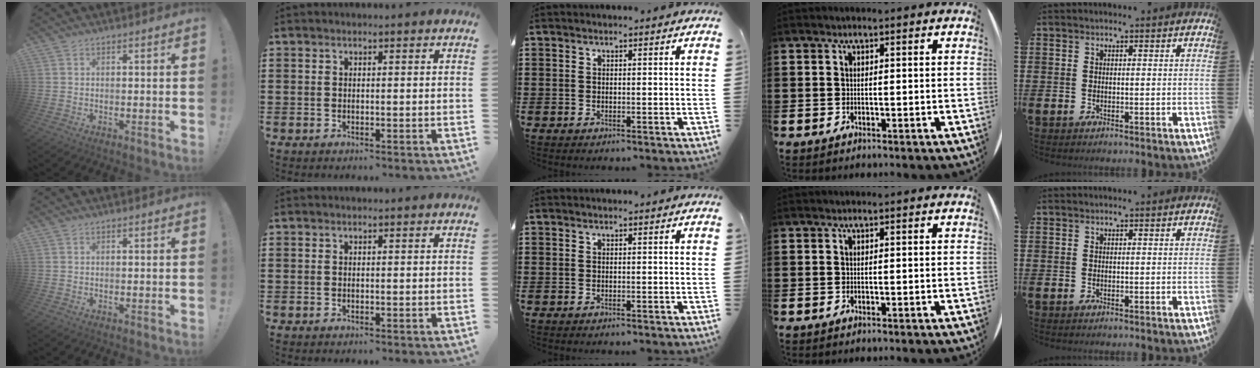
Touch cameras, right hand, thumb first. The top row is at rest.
{}